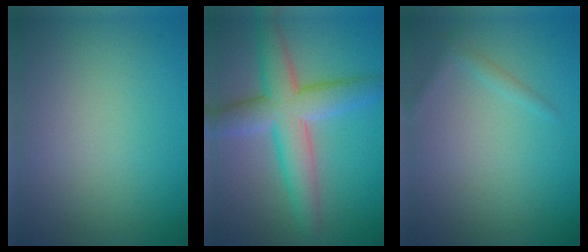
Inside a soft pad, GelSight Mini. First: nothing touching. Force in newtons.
{"total": 7.0, "press": 7.0, "slide": 0.0}
{"total": 1.1, "press": 1.1, "slide": 0.0}